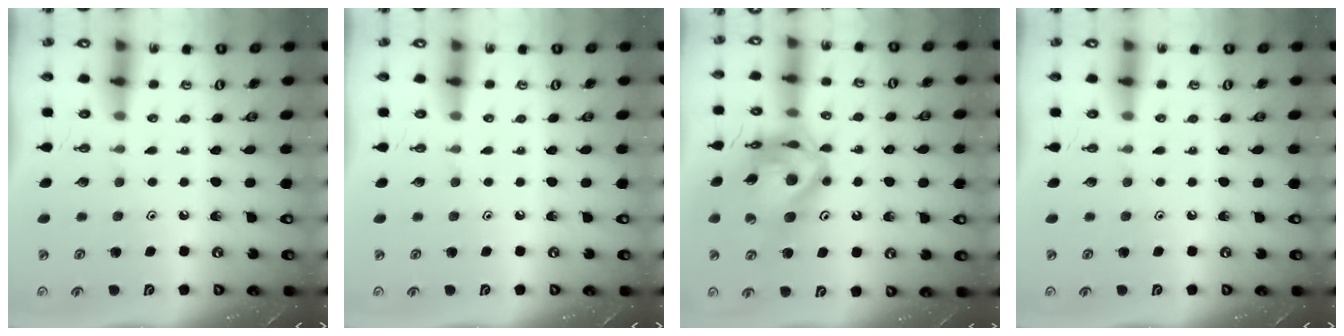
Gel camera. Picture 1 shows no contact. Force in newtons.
{"total": 0.0}
{"total": 17.8, "press": 17.7, "slide": 2.3}
{"total": 0.0}